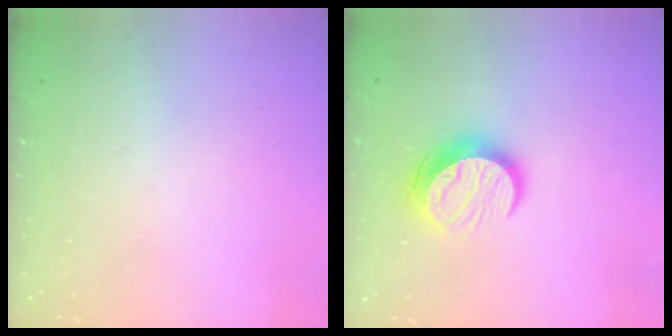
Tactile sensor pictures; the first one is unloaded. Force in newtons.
{"total": 11.3, "press": 11.3, "slide": 0.3}